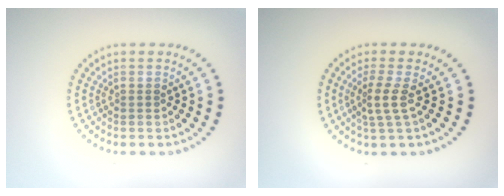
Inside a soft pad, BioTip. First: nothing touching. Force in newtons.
{"total": 2.2, "press": 1.5, "slide": 1.6}